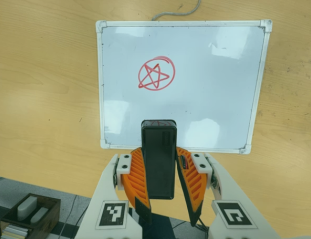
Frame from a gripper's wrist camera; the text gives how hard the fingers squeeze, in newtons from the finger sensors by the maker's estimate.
{"total": 9.1, "left": 7.5, "right": 10.7}